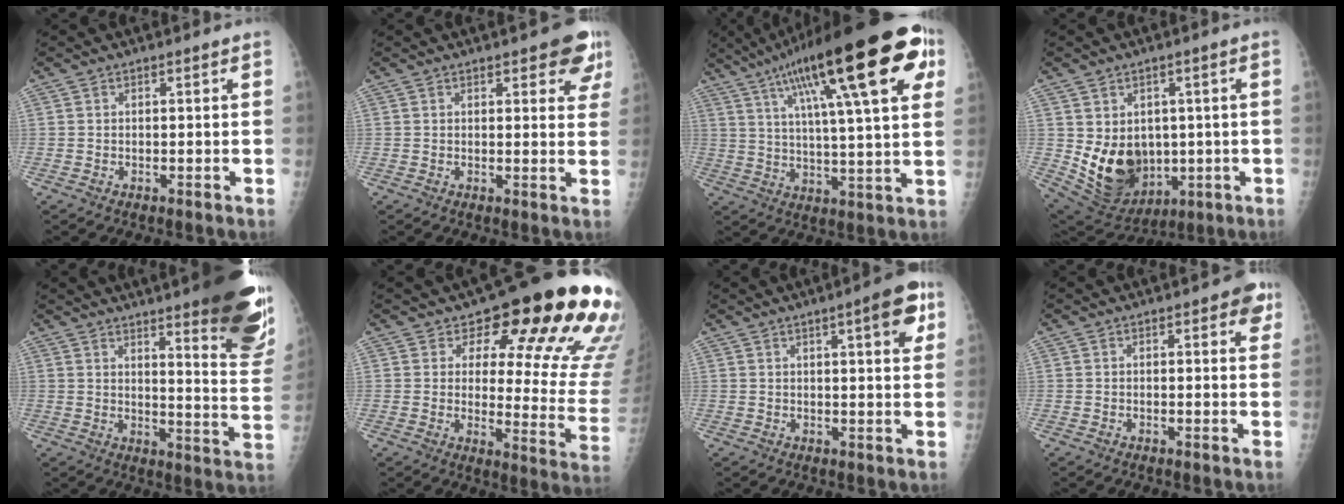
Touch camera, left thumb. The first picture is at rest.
{"total": 6.9, "force": [4.1, 2.8, 4.8], "torque": [-0.021, -0.013, 0.042]}
{"total": 28.5, "force": [13.0, 6.9, 24.4], "torque": [-0.369, 0.002, 0.198]}
{"total": 13.6, "force": [-0.4, 10.7, 8.5], "torque": [-0.104, -0.012, 0.030]}
{"total": 23.5, "force": [15.9, 4.2, 16.8], "torque": [-0.189, -0.098, 0.198]}
{"total": 20.7, "force": [13.6, 7.9, 13.5], "torque": [-0.123, -0.089, 0.162]}
{"total": 7.7, "force": [3.4, 1.7, 6.7], "torque": [-0.076, -0.008, 0.040]}
{"total": 3.8, "force": [1.8, 1.7, 2.9], "torque": [-0.013, -0.002, 0.012]}